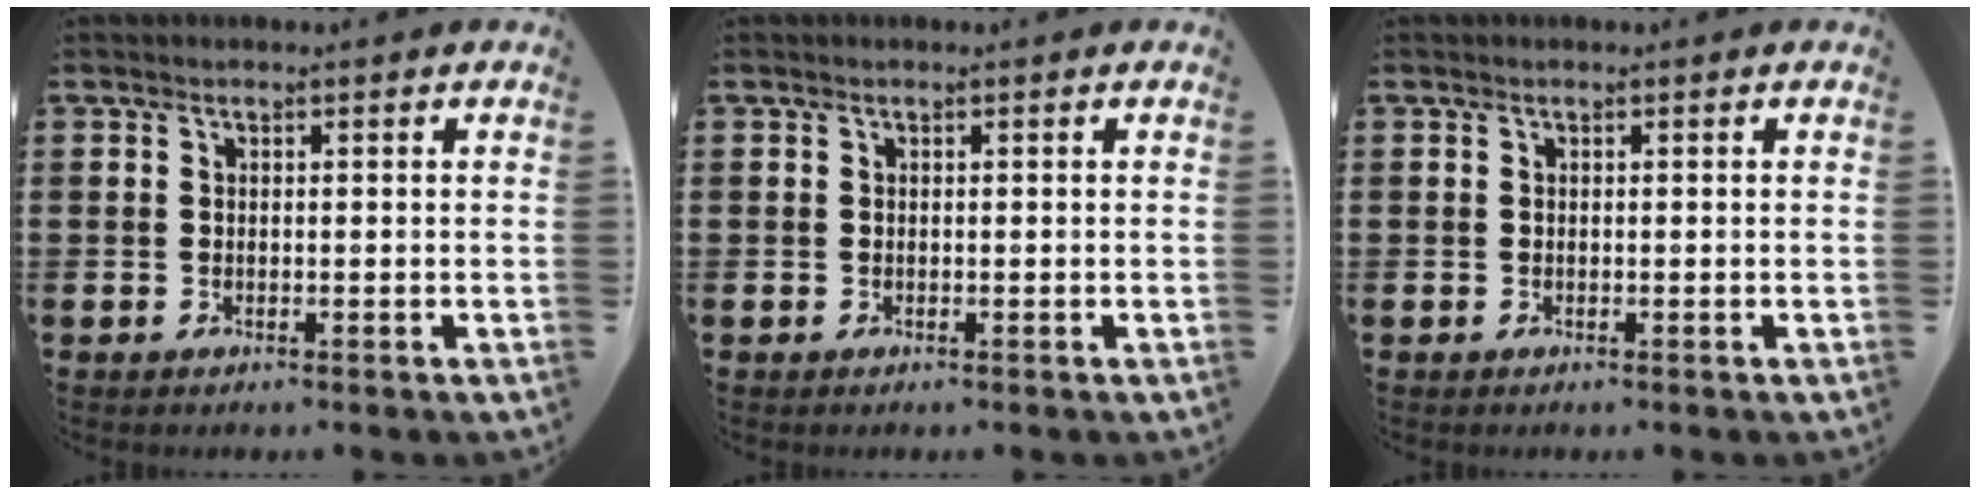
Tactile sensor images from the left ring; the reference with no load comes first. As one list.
[{"total": 0.0}, {"total": 0.0}]